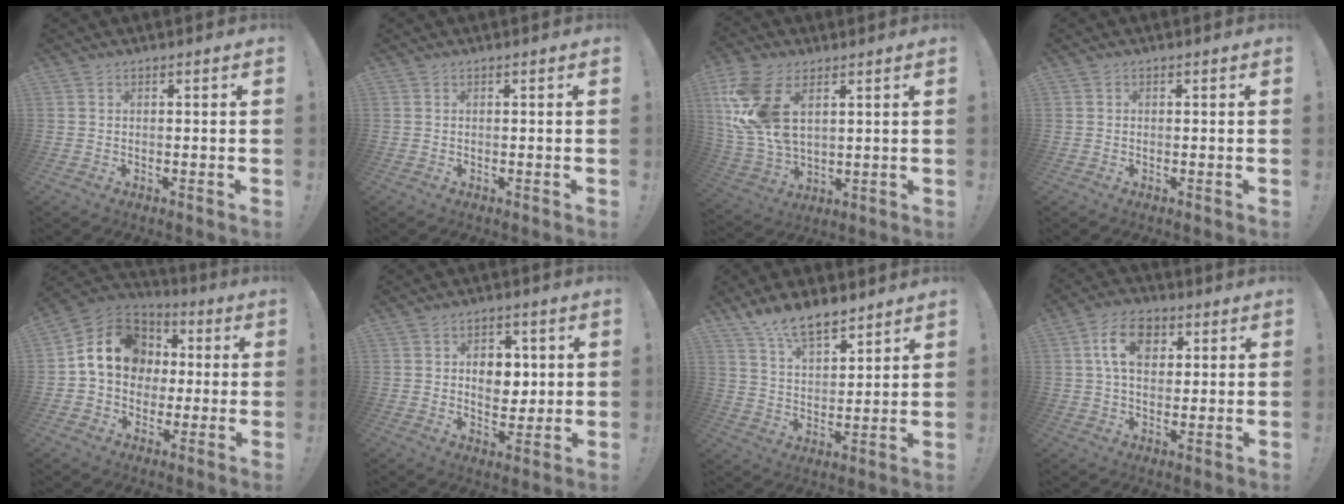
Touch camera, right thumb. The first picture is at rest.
{"total": 0.0}
{"total": 16.6, "force": [6.2, 10.0, 11.8], "torque": [-0.238, -0.025, 0.117]}
{"total": 0.0}
{"total": 16.0, "force": [2.4, 13.5, 8.3], "torque": [-0.117, 0.009, 0.053]}
{"total": 8.2, "force": [1.5, 6.3, 4.9], "torque": [-0.060, -0.002, 0.026]}
{"total": 11.5, "force": [9.1, 4.6, 5.2], "torque": [-0.091, -0.060, 0.171]}
{"total": 11.1, "force": [4.1, 7.4, 7.2], "torque": [-0.110, 0.004, 0.076]}